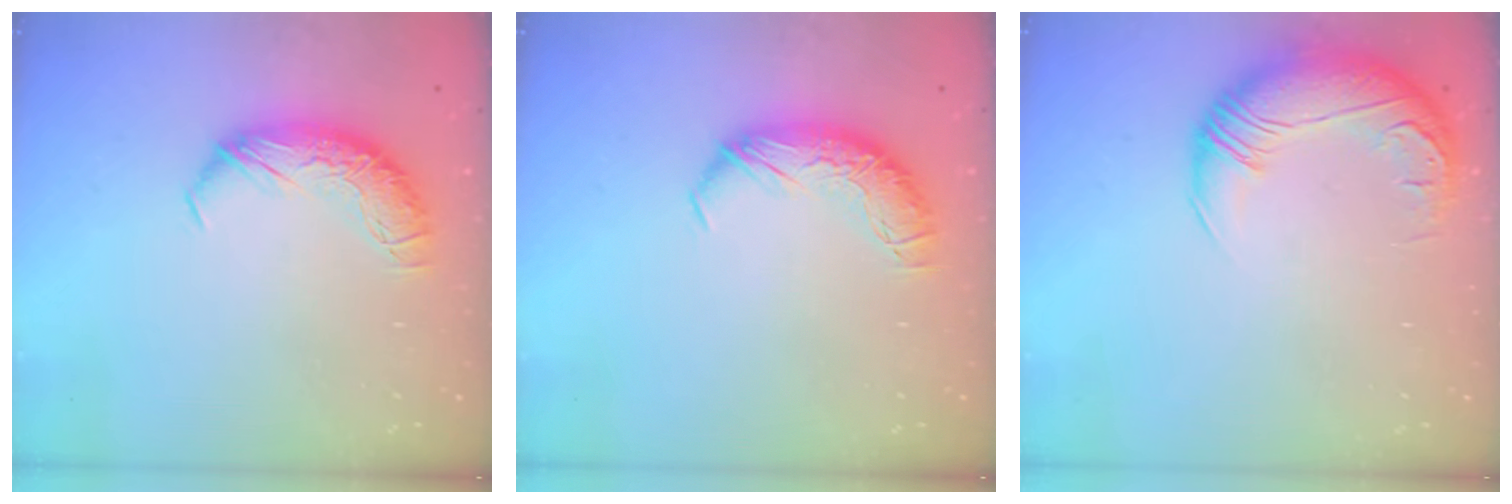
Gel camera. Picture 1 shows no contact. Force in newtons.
{"total": 0.0}
{"total": 2.9, "press": 1.1, "slide": 2.6}